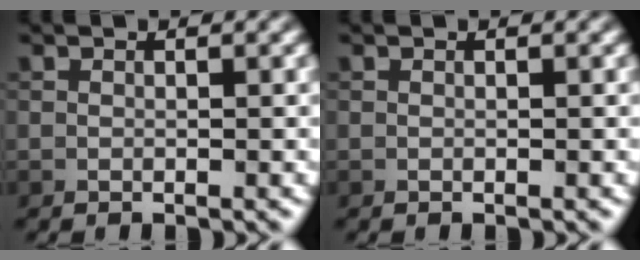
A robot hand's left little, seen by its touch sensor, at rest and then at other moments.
{"total": 0.0}